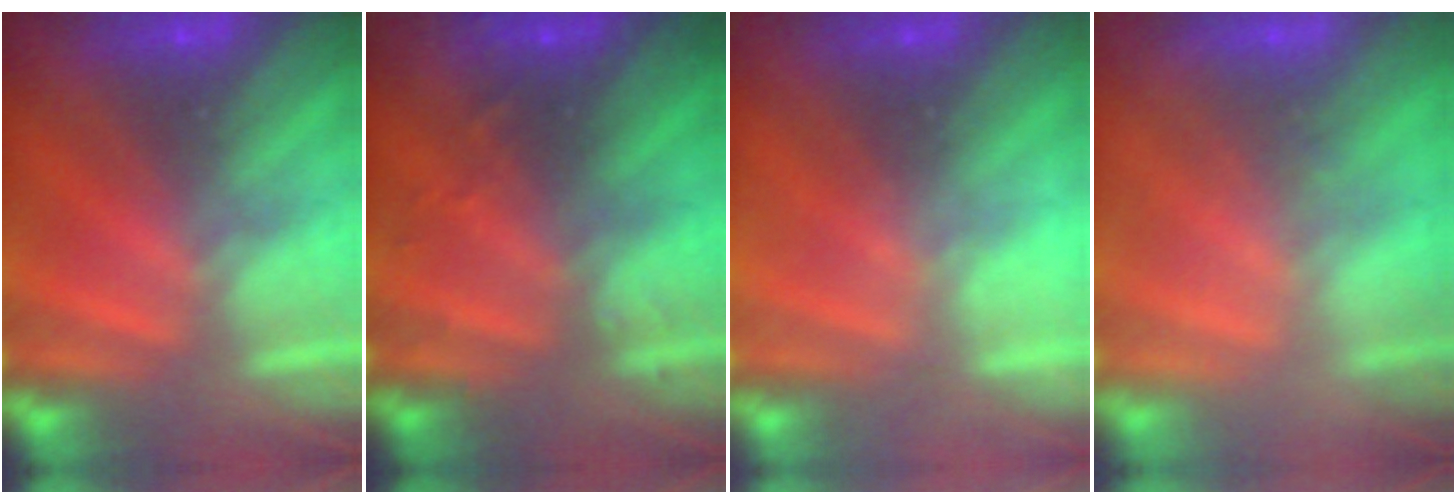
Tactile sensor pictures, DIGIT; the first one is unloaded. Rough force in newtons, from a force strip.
{"total": 2.9}
{"total": 2.1}
{"total": 3.0}